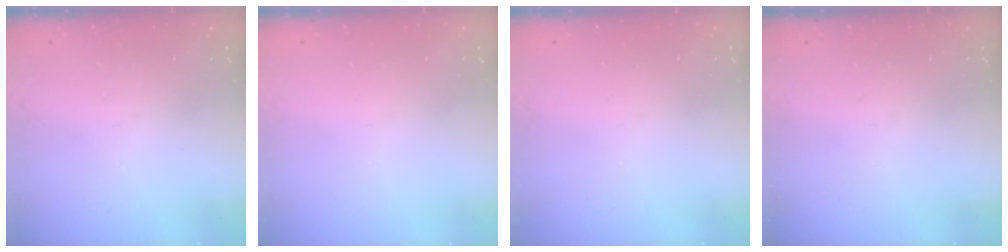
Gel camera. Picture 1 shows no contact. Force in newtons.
{"total": 0.0}
{"total": 0.0}
{"total": 0.0}